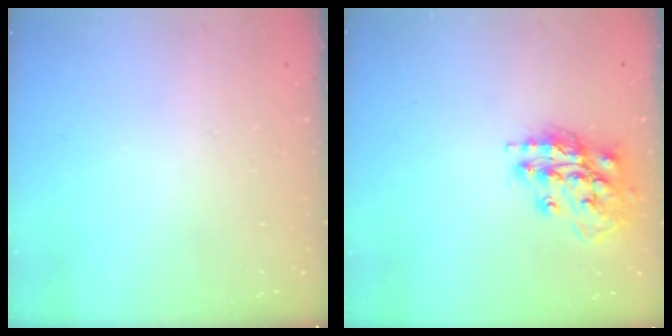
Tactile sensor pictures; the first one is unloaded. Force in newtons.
{"total": 15.3, "press": 15.2, "slide": 1.8}